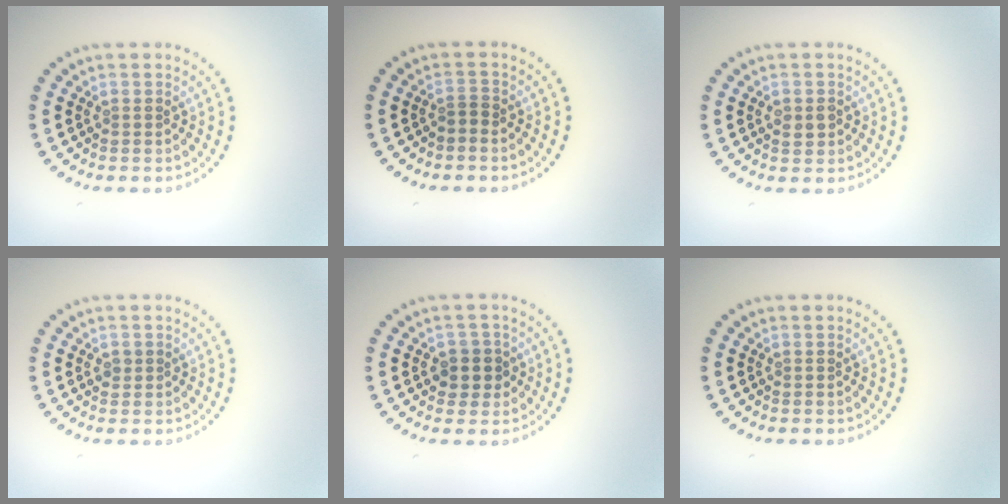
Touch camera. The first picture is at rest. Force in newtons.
{"total": 0.8, "press": 0.5, "slide": 0.7}
{"total": 1.5, "press": 1.5, "slide": 0.4}
{"total": 0.9, "press": 0.9, "slide": 0.1}
{"total": 2.4, "press": 2.2, "slide": 0.9}
{"total": 0.0}